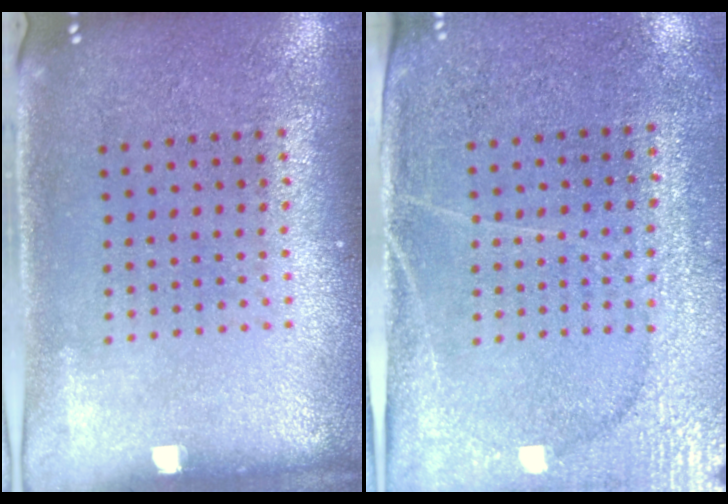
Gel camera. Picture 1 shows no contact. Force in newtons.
{"total": 3.0, "press": 2.7, "slide": 1.5}